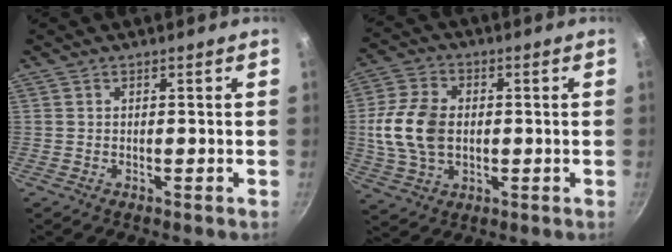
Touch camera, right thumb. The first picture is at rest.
{"total": 12.5, "force": [0.2, 8.7, 8.9], "torque": [-0.162, 0.008, 0.001]}